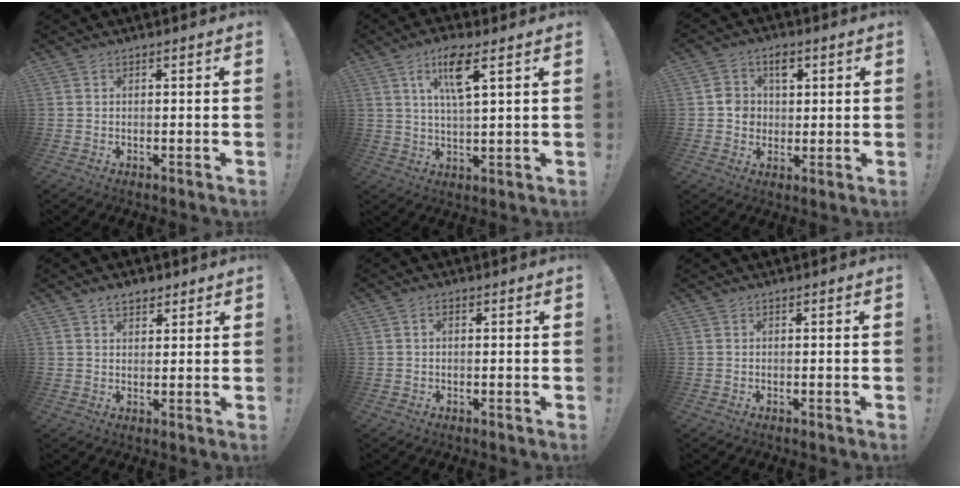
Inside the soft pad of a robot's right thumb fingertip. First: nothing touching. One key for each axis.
{"total": 10.1, "fx": 5.1, "fy": 2.5, "fz": 8.3, "tx": -0.141, "ty": -0.008, "tz": 0.086}
{"total": 6.8, "fx": 1.4, "fy": 6.1, "fz": 2.7, "tx": -0.033, "ty": -0.001, "tz": 0.027}
{"total": 4.1, "fx": 2.8, "fy": 2.5, "fz": 1.6, "tx": -0.016, "ty": -0.011, "tz": 0.049}
{"total": 1.2, "fx": 0.1, "fy": 0.7, "fz": 1.0, "tx": -0.014, "ty": 0.001, "tz": 0.000}
{"total": 0.0}